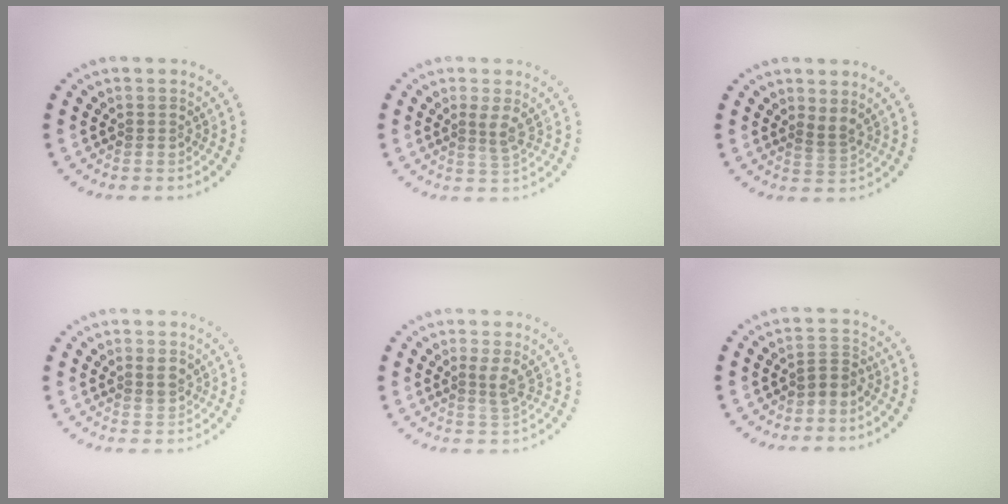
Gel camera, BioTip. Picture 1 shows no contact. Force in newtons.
{"total": 1.9, "press": 1.3, "slide": 1.3}
{"total": 1.4, "press": 0.9, "slide": 1.1}
{"total": 1.5, "press": 1.3, "slide": 0.9}
{"total": 1.9, "press": 1.3, "slide": 1.3}
{"total": 1.7, "press": 1.2, "slide": 1.2}